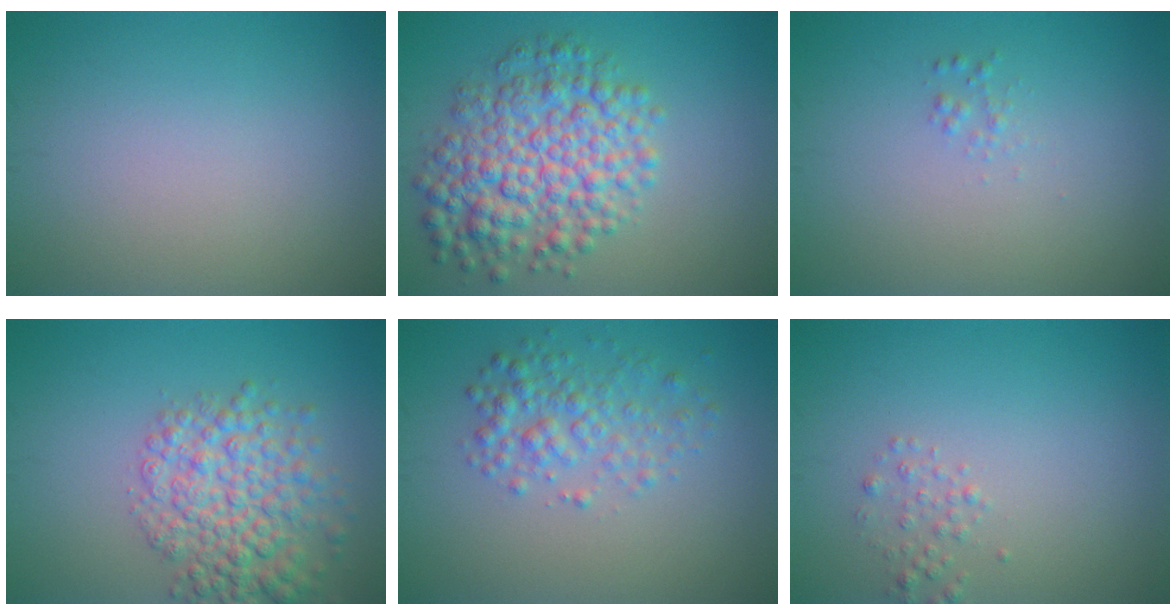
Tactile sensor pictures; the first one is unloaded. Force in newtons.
{"total": 7.5, "press": 7.5, "slide": 0.1}
{"total": 0.7, "press": 0.7, "slide": 0.0}
{"total": 6.3, "press": 6.2, "slide": 0.2}
{"total": 3.2, "press": 3.2, "slide": 0.1}
{"total": 1.2, "press": 1.2, "slide": 0.1}